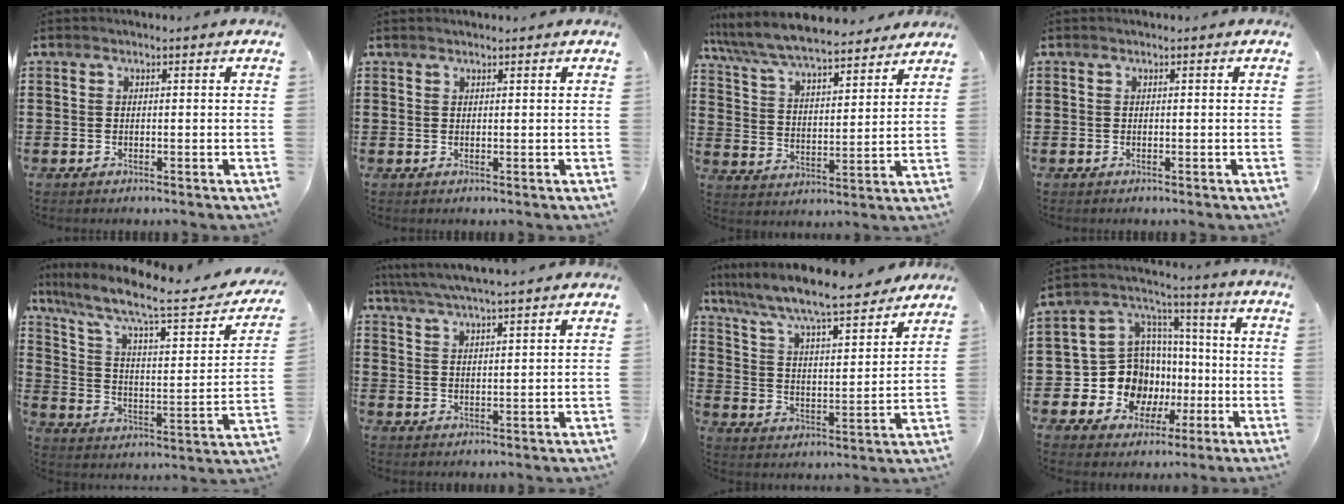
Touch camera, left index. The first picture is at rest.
{"total": 0.6, "force": [0.5, -0.1, 0.3], "torque": [-0.006, -0.002, 0.011]}
{"total": 7.5, "force": [7.0, 0.8, 2.6], "torque": [-0.080, -0.041, 0.121]}
{"total": 0.0}
{"total": 10.0, "force": [7.2, 1.6, 6.7], "torque": [-0.140, -0.046, 0.112]}
{"total": 4.6, "force": [4.3, -0.3, 1.7], "torque": [-0.047, -0.018, 0.075]}
{"total": 7.6, "force": [6.9, 0.0, 3.1], "torque": [-0.091, -0.052, 0.112]}
{"total": 12.4, "force": [-2.8, 11.2, 4.4], "torque": [-0.126, 0.000, -0.038]}